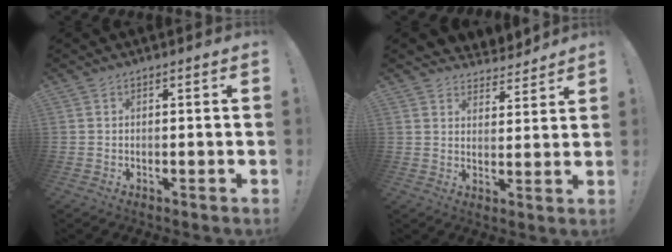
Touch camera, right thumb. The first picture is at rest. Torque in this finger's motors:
{"motor_torque": [-0.75, 0.94, 0.35, 1.48, 0.18]}